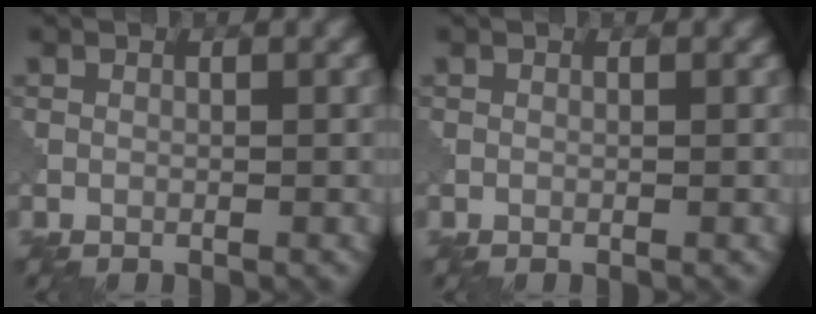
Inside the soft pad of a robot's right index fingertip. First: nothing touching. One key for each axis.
{"total": 0.0}